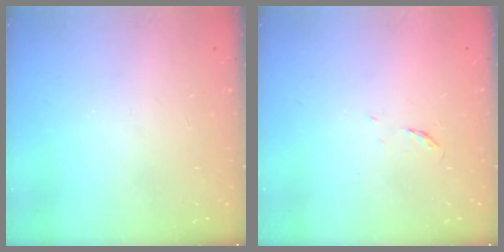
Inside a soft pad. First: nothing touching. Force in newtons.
{"total": 3.5, "press": 3.4, "slide": 0.5}